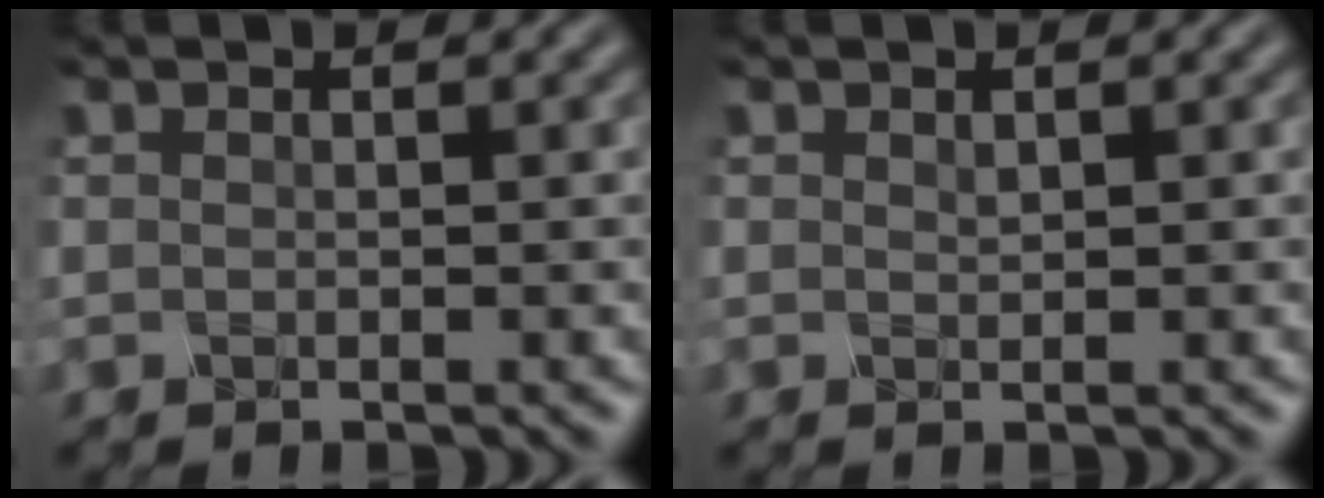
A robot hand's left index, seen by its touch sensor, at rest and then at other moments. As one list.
[{"total": 0.0}]